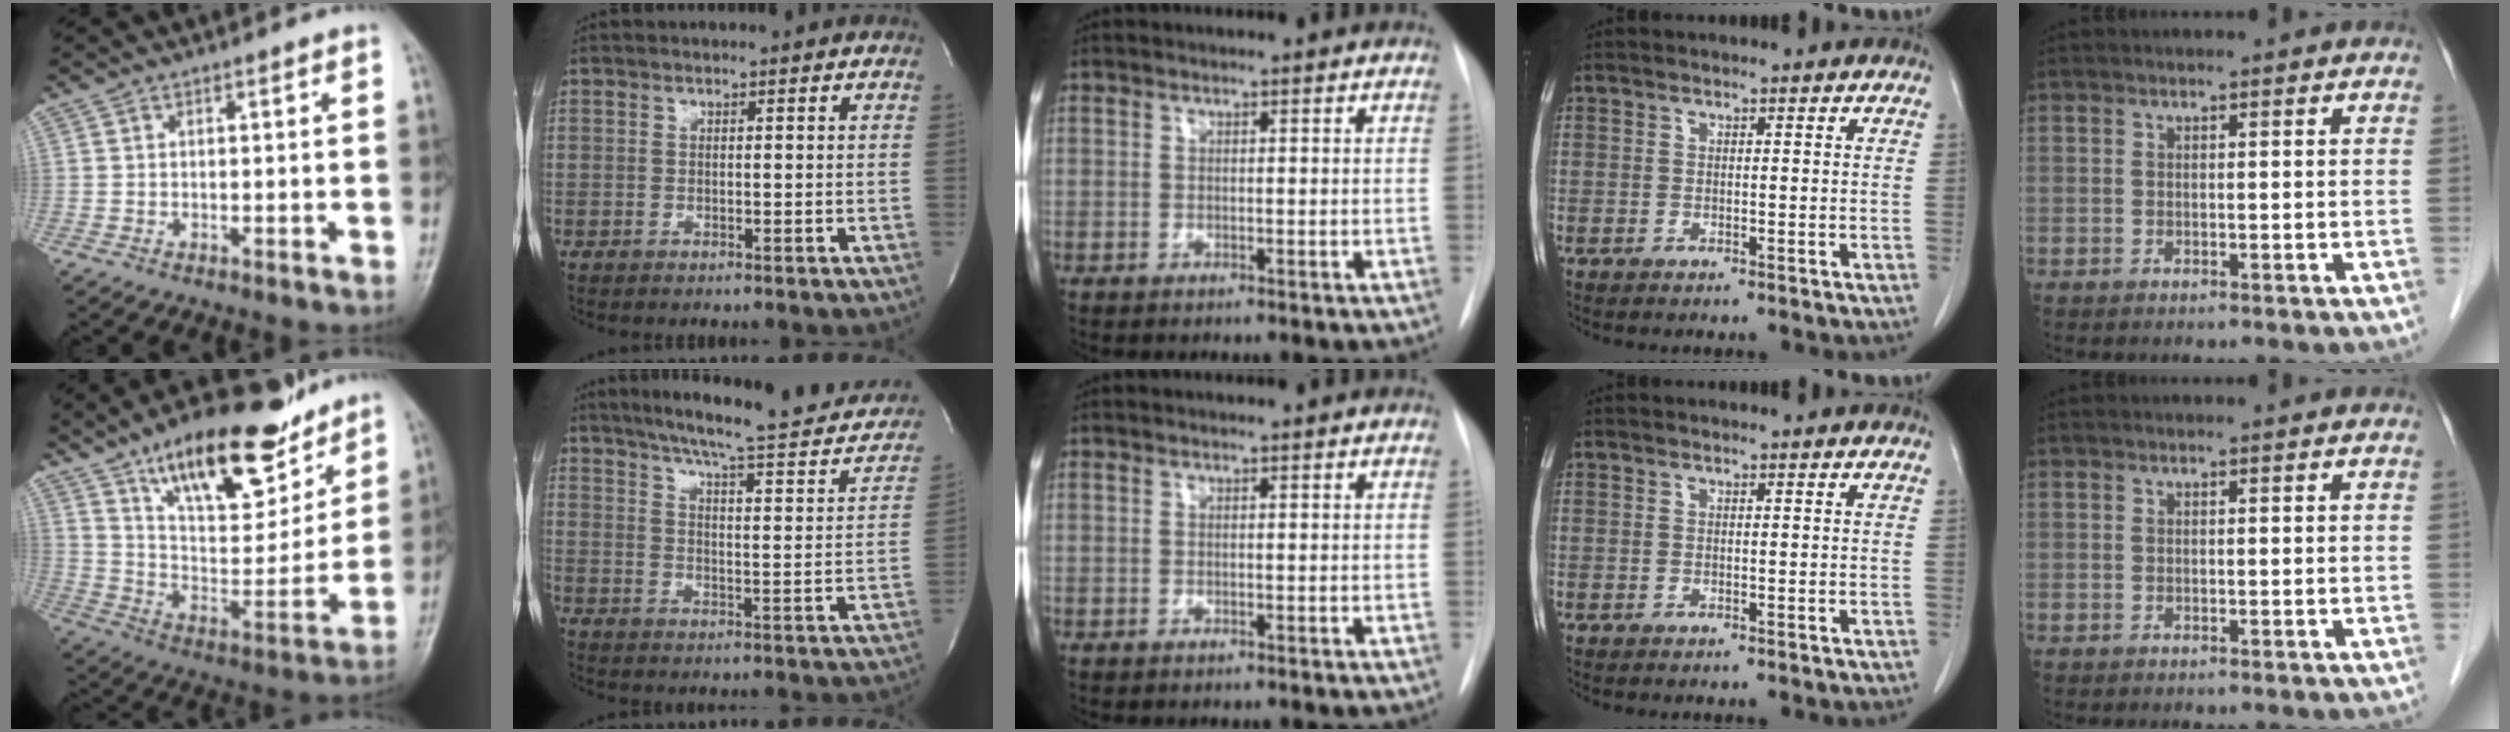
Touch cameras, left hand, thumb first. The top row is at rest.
{"thumb": {"total": 22.5, "force": [15.2, 8.6, 14.1], "torque": [-0.174, -0.068, 0.256]}, "index": {"total": 23.0, "force": [19.9, 3.0, 11.1], "torque": [-0.160, -0.035, 0.247]}}